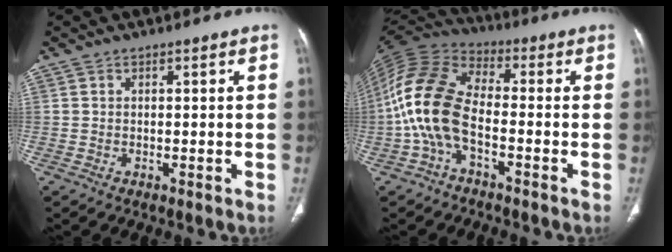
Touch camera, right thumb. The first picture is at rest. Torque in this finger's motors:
{"motor_torque": [-0.19, 1.24, 2.20, -0.55, 0.59]}